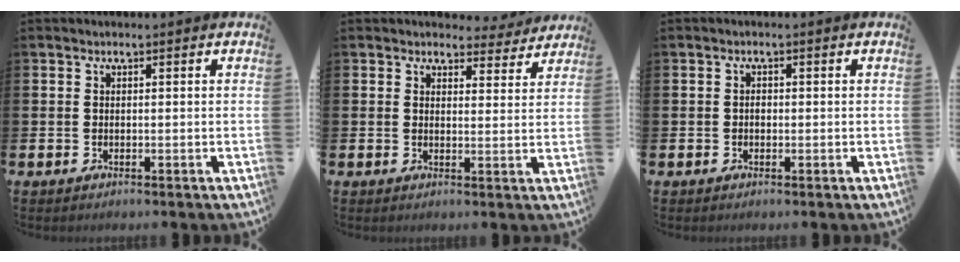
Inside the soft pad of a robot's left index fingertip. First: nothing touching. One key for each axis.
{"total": 3.5, "fx": 3.3, "fy": 1.2, "fz": 0.3, "tx": -0.001, "ty": -0.022, "tz": 0.055}
{"total": 0.9, "fx": -0.2, "fy": 0.6, "fz": 0.6, "tx": -0.009, "ty": 0.005, "tz": -0.005}